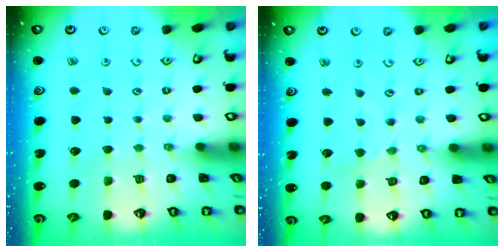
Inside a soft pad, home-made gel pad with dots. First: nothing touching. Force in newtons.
{"total": 2.3, "press": 2.3, "slide": 0.4}